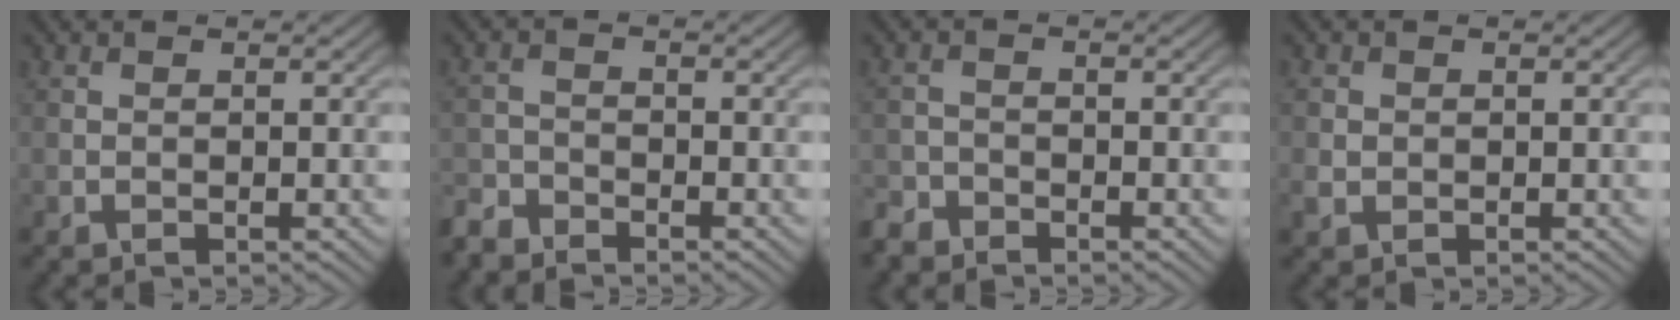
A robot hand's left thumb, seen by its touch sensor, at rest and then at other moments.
{"total": 2.9, "force": [-2.7, 0.9, 0.5], "torque": [-0.012, -0.005, -0.067]}
{"total": 2.4, "force": [-2.2, 1.0, 0.3], "torque": [-0.007, -0.002, -0.054]}
{"total": 1.7, "force": [-0.1, 1.5, 0.6], "torque": [-0.018, -0.003, -0.004]}